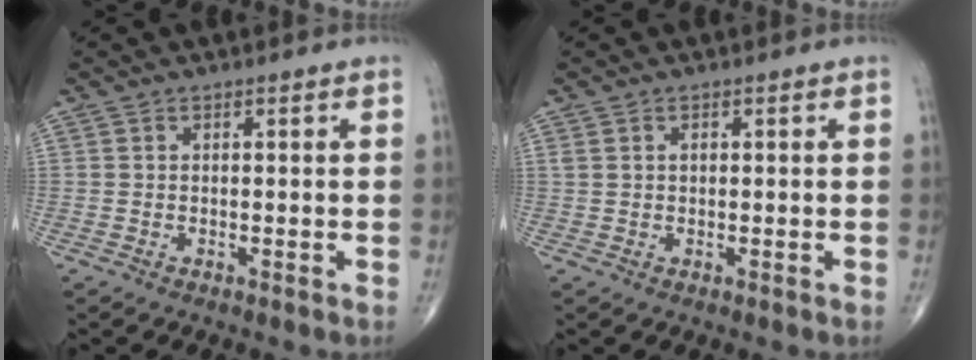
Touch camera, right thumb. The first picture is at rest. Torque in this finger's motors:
{"motor_torque": [0.03, -0.53, 0.33, 0.27, -0.02]}